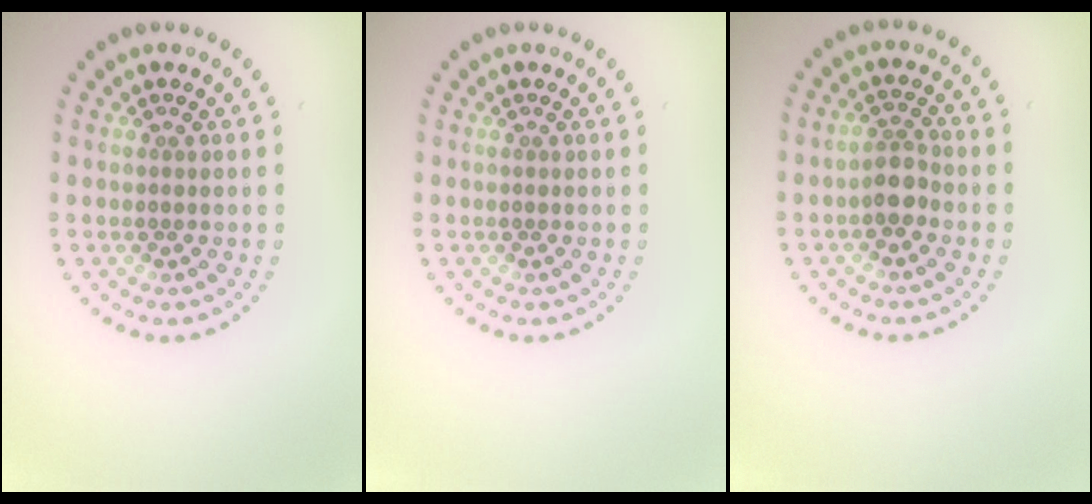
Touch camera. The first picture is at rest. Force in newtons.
{"total": 0.0}
{"total": 2.1, "press": 1.9, "slide": 1.0}